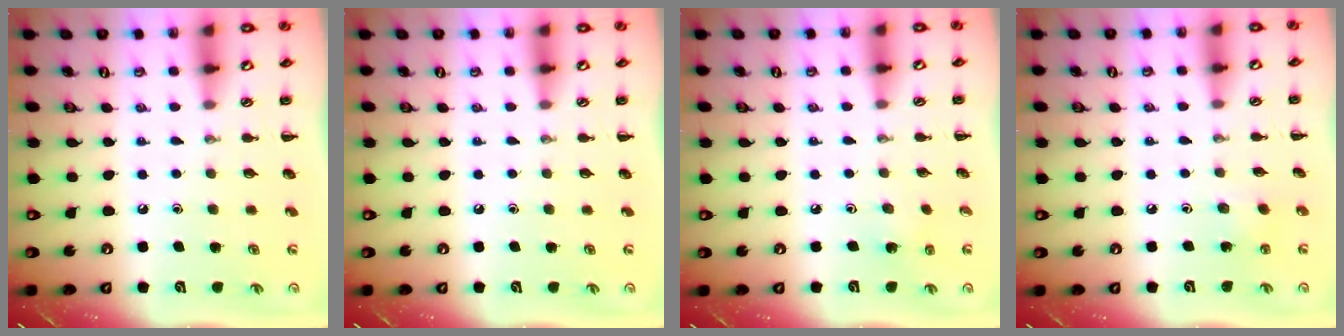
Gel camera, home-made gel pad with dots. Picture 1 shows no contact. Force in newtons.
{"total": 0.0}
{"total": 1.9, "press": 1.8, "slide": 0.7}
{"total": 2.8, "press": 2.6, "slide": 0.9}